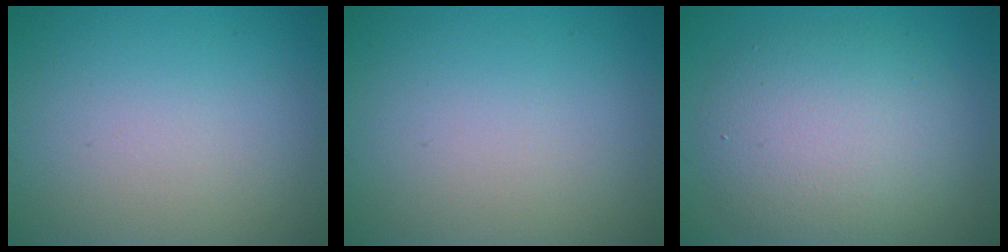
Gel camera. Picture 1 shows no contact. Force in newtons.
{"total": 0.0}
{"total": 6.6, "press": 6.6, "slide": 0.1}